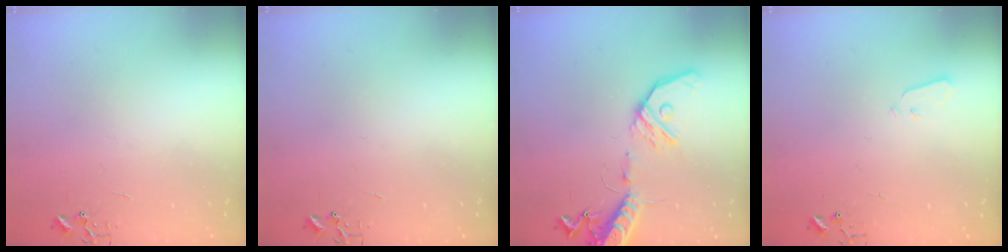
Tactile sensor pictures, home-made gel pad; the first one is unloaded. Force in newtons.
{"total": 0.0}
{"total": 17.0, "press": 16.7, "slide": 3.3}
{"total": 3.2, "press": 3.2, "slide": 0.1}